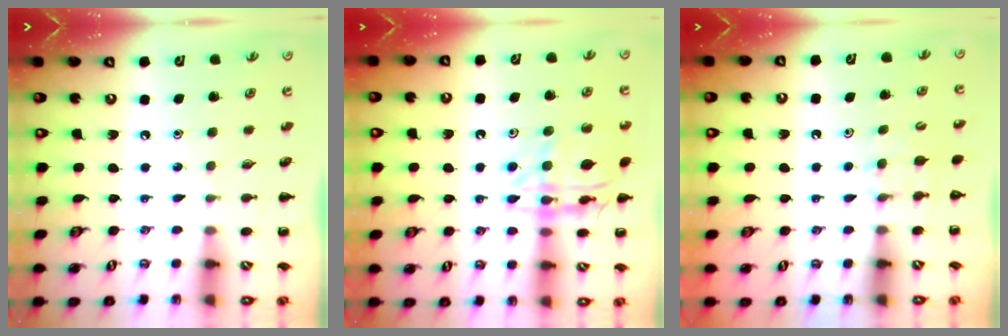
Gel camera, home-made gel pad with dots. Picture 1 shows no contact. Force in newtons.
{"total": 14.6, "press": 14.5, "slide": 1.4}
{"total": 5.3, "press": 5.1, "slide": 1.5}